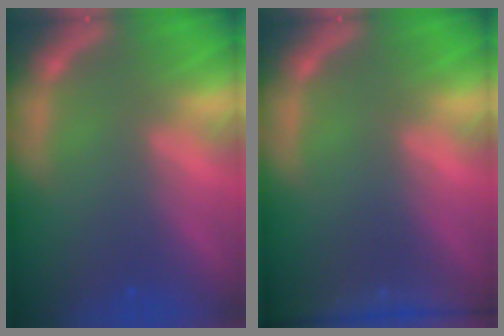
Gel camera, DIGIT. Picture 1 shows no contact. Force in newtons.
{"total": 7.4}